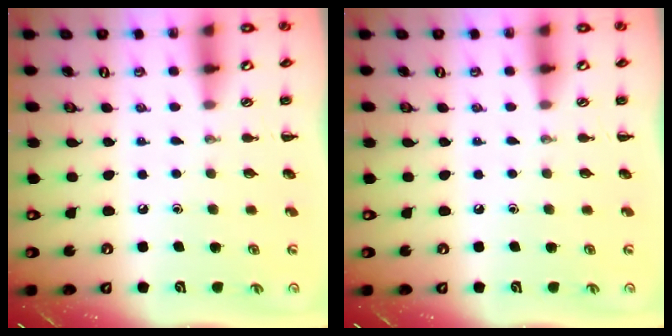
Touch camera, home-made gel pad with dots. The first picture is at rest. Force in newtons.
{"total": 0.0}